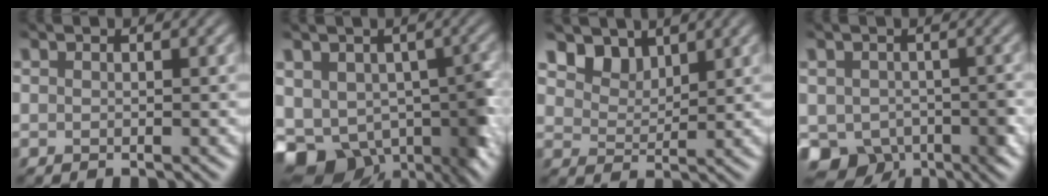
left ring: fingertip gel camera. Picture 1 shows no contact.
{"total": 11.1, "force": [-5.8, 6.9, 6.5], "torque": [-0.085, -0.008, -0.082]}
{"total": 4.1, "force": [2.7, 2.4, 2.0], "torque": [-0.045, -0.013, 0.043]}
{"total": 5.7, "force": [-2.2, 4.5, 2.7], "torque": [-0.034, -0.012, -0.045]}